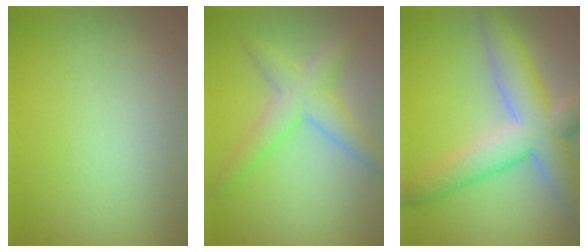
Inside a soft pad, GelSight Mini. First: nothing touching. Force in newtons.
{"total": 3.9, "press": 3.9, "slide": 0.1}
{"total": 7.4, "press": 7.4, "slide": 0.3}